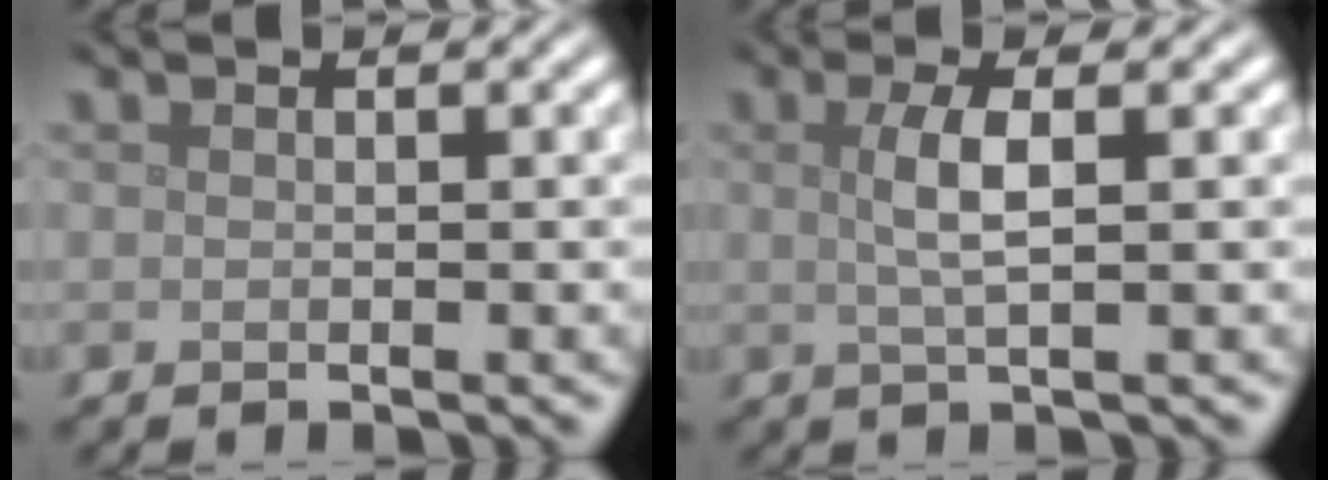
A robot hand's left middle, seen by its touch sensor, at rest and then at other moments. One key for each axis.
{"total": 2.9, "fx": 0.4, "fy": 0.7, "fz": 2.7, "tx": -0.051, "ty": 0.003, "tz": 0.006}